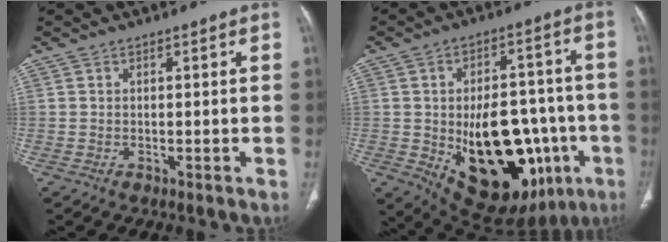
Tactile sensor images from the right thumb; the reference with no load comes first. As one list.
[{"total": 26.2, "force": [-6.6, 14.4, 20.8], "torque": [-0.268, 0.015, -0.064]}]